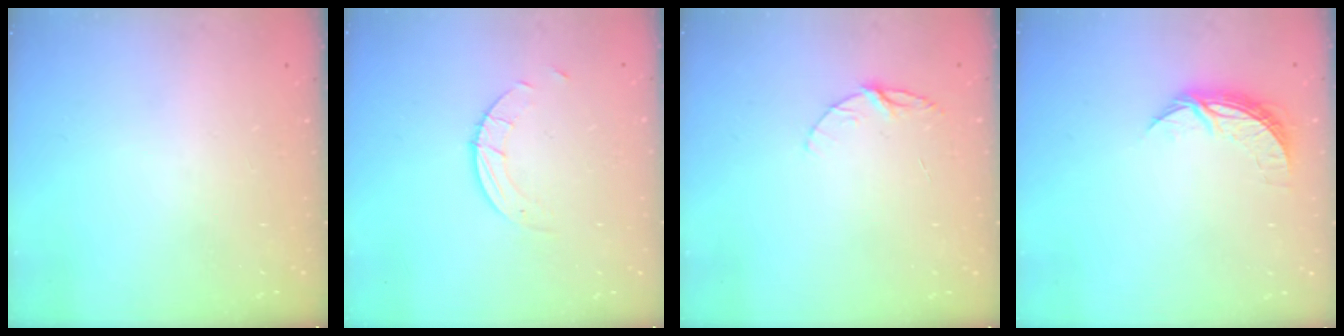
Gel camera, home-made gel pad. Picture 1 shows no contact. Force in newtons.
{"total": 2.7, "press": 2.7, "slide": 0.3}
{"total": 6.0, "press": 6.0, "slide": 0.6}
{"total": 6.8, "press": 6.8, "slide": 0.5}